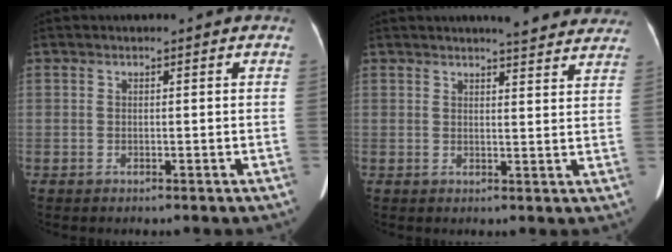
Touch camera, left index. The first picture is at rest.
{"total": 10.2, "force": [9.4, 1.5, 3.7], "torque": [-0.031, -0.007, 0.092]}